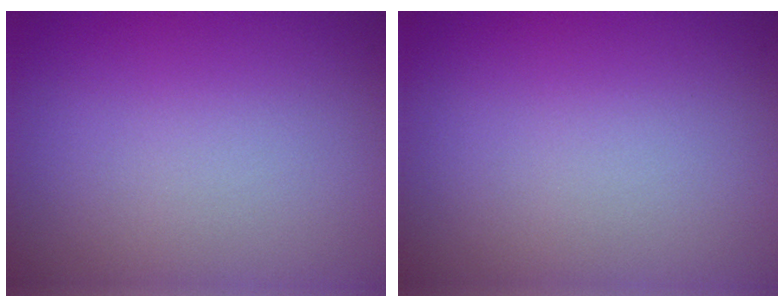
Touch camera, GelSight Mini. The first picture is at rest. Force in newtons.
{"total": 0.0}